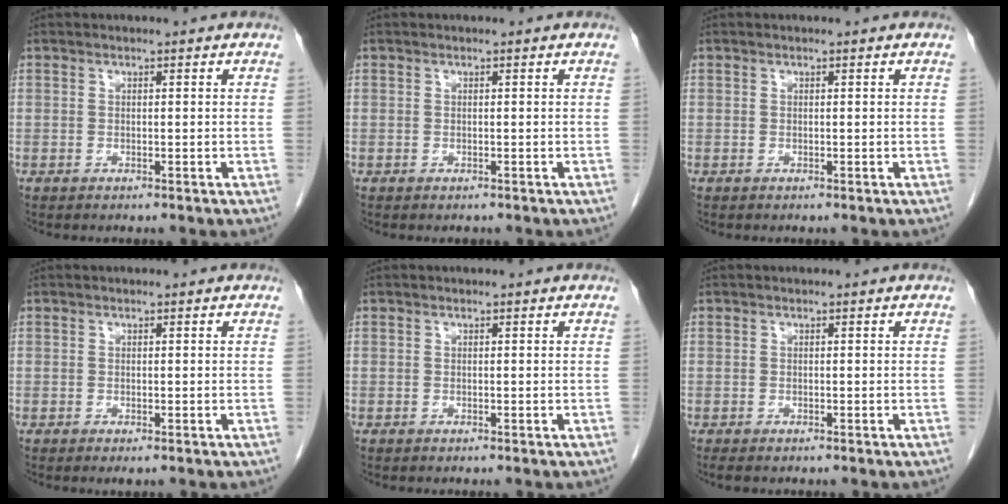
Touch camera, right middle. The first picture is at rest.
{"total": 0.0}
{"total": 0.0}
{"total": 0.6, "force": [-0.3, 0.0, 0.5], "torque": [-0.011, -0.006, -0.001]}
{"total": 0.0}
{"total": 1.1, "force": [-0.9, 0.3, 0.5], "torque": [-0.010, -0.003, -0.010]}